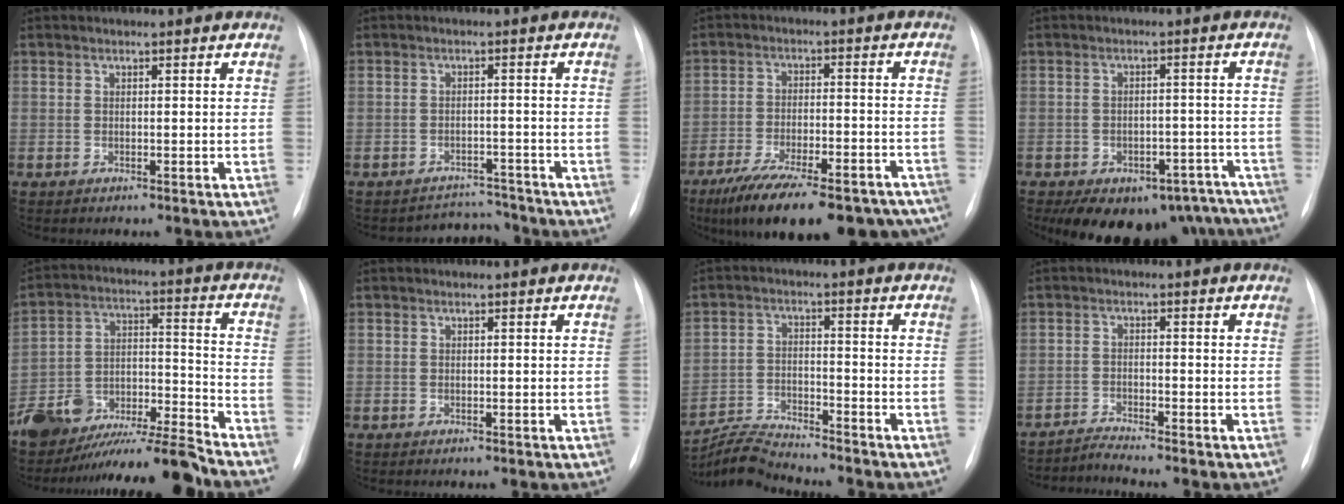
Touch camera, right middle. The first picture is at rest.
{"total": 3.9, "force": [-3.6, 0.5, -1.5], "torque": [0.025, 0.017, -0.047]}
{"total": 23.5, "force": [-18.6, 7.0, 12.5], "torque": [-0.160, -0.002, -0.258]}
{"total": 18.1, "force": [-14.1, 9.3, 6.4], "torque": [-0.085, 0.023, -0.165]}
{"total": 13.6, "force": [-12.7, 0.2, 4.6], "torque": [-0.056, 0.032, -0.225]}
{"total": 0.0}
{"total": 6.5, "force": [-6.5, -0.5, 0.1], "torque": [-0.014, -0.009, -0.119]}
{"total": 2.6, "force": [-2.3, -1.0, -0.5], "torque": [0.004, -0.020, -0.045]}